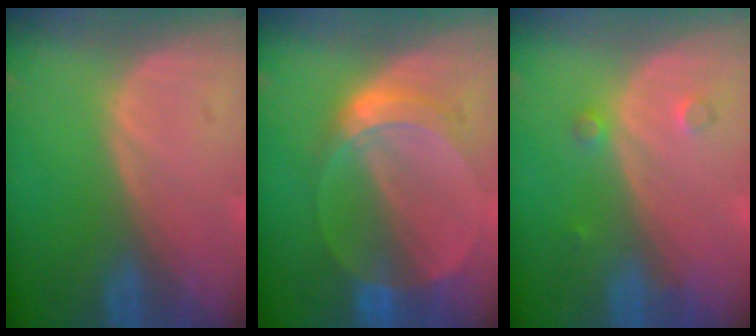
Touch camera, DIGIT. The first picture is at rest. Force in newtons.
{"total": 6.1, "press": 5.6, "slide": 2.2}
{"total": 1.7, "press": 1.7, "slide": 0.3}